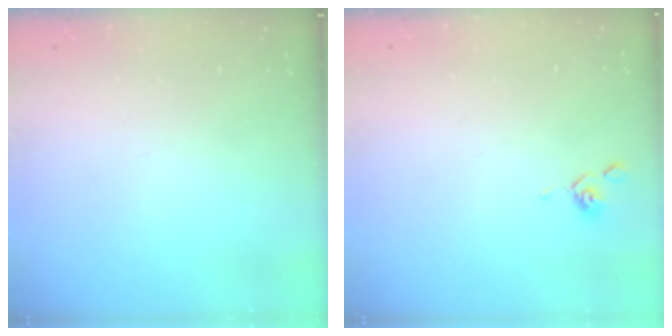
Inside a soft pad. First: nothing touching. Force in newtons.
{"total": 1.8, "press": 1.8, "slide": 0.1}